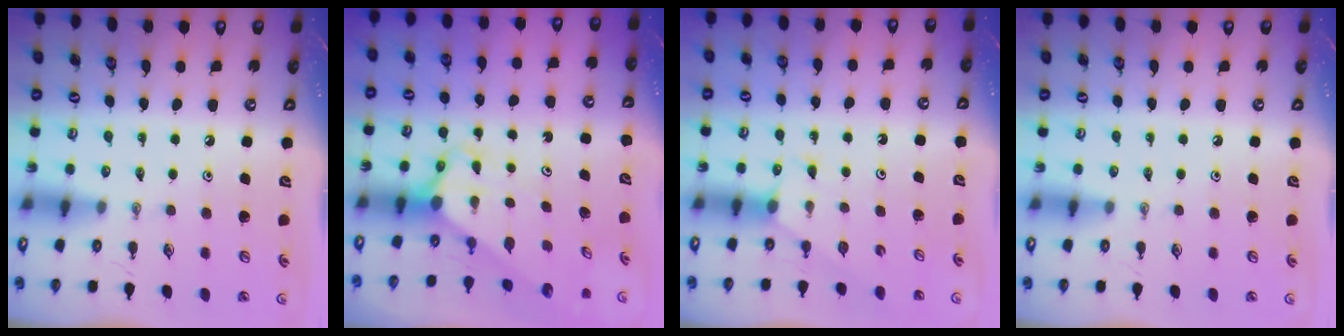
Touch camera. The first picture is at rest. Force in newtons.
{"total": 2.9, "press": 2.9, "slide": 0.3}
{"total": 3.6, "press": 3.6, "slide": 0.2}
{"total": 0.0}